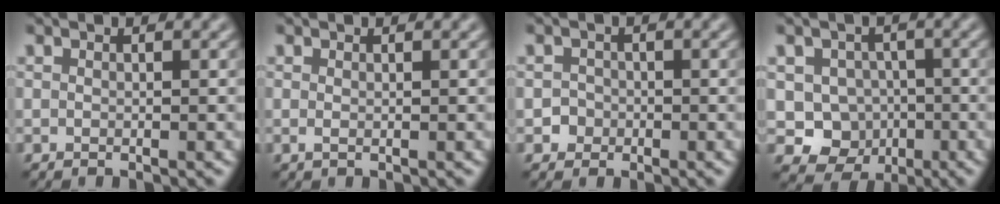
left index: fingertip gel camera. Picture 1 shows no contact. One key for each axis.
{"total": 0.6, "fx": 0.1, "fy": 0.1, "fz": 0.5, "tx": -0.010, "ty": -0.001, "tz": 0.002}
{"total": 1.3, "fx": -0.4, "fy": 1.2, "fz": 0.0, "tx": 0.016, "ty": 0.001, "tz": -0.009}
{"total": 5.4, "fx": -1.2, "fy": 4.9, "fz": 1.8, "tx": -0.002, "ty": 0.000, "tz": -0.037}